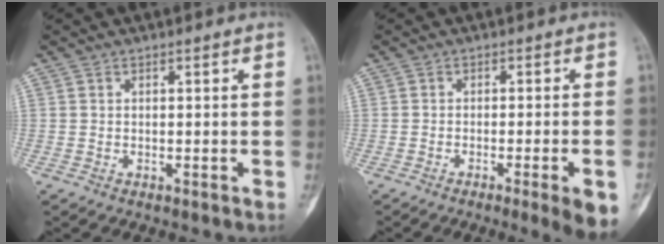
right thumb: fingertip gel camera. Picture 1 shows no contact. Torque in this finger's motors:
{"motor_torque": [1.60, 0.61, 0.90, -0.93, 0.14]}